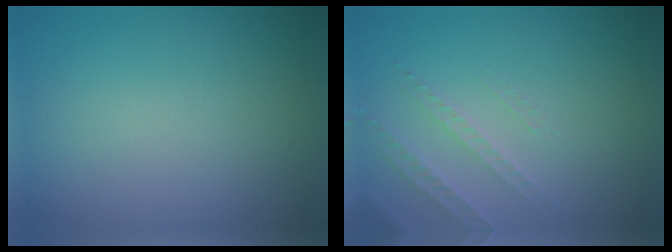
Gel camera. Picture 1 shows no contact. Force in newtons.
{"total": 2.2, "press": 2.1, "slide": 0.7}